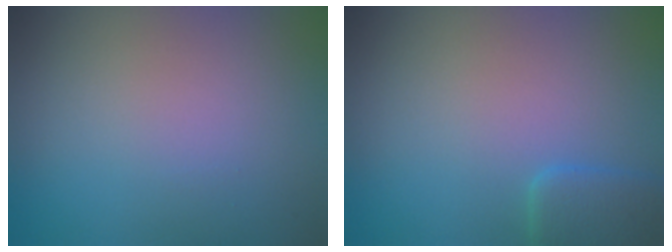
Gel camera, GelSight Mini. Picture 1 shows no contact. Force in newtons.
{"total": 2.5, "press": 2.5, "slide": 0.2}